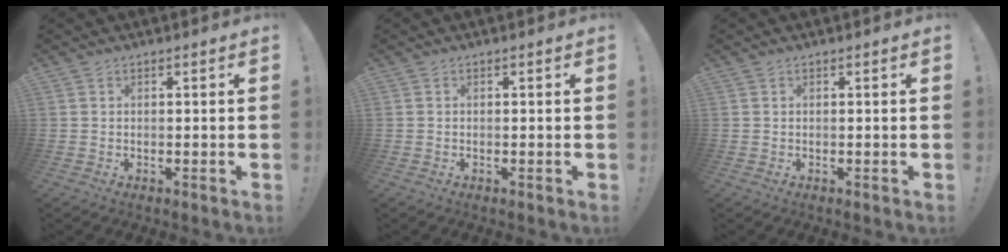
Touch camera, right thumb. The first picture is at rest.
{"total": 0.0}
{"total": 0.0}